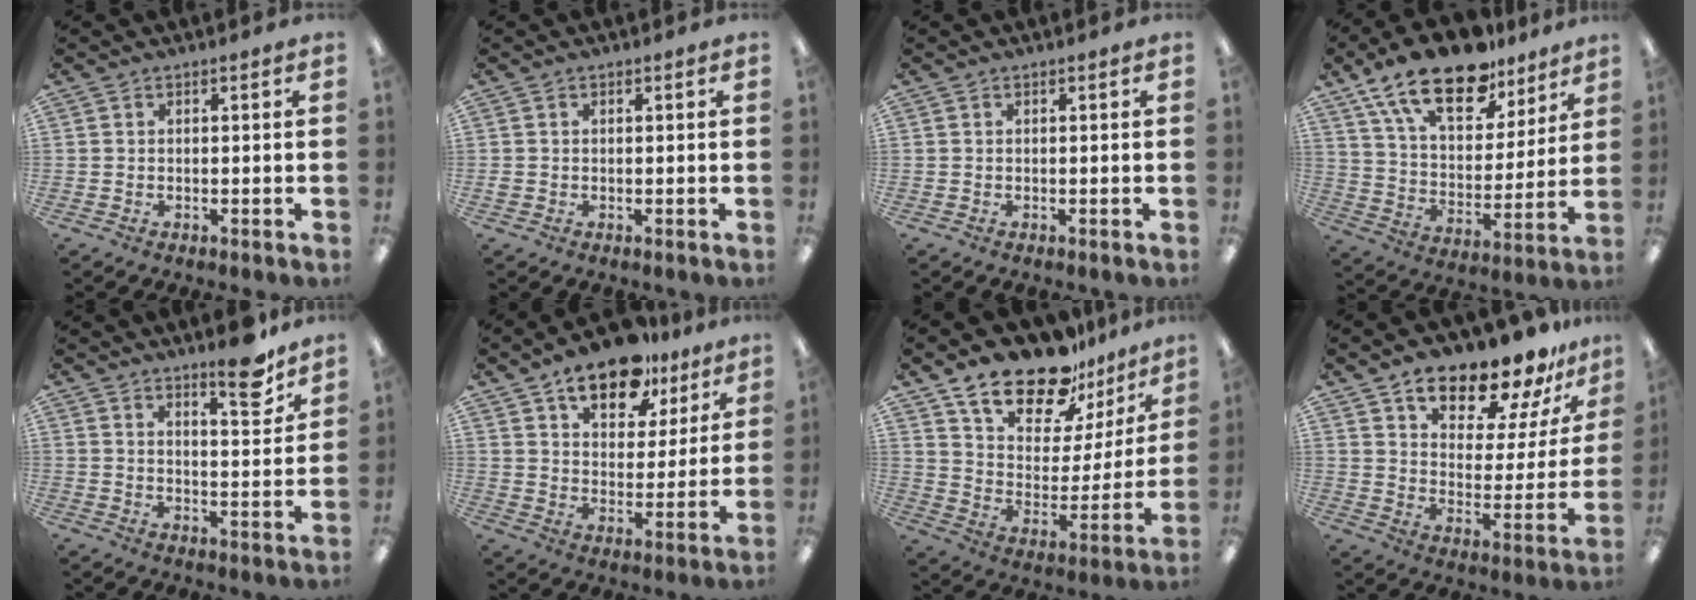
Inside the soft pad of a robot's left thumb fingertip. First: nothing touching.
{"total": 0.8, "force": [0.0, 0.7, 0.3], "torque": [-0.004, 0.005, -0.001]}
{"total": 0.0}
{"total": 20.4, "force": [14.0, 9.4, 11.5], "torque": [-0.204, -0.072, 0.246]}
{"total": 9.4, "force": [7.3, 2.1, 5.5], "torque": [-0.062, -0.053, 0.117]}
{"total": 14.6, "force": [10.7, 7.1, 7.1], "torque": [-0.103, -0.055, 0.185]}
{"total": 19.0, "force": [15.3, 8.4, 7.6], "torque": [-0.139, -0.109, 0.271]}
{"total": 15.8, "force": [12.8, 5.9, 7.1], "torque": [-0.109, -0.091, 0.219]}